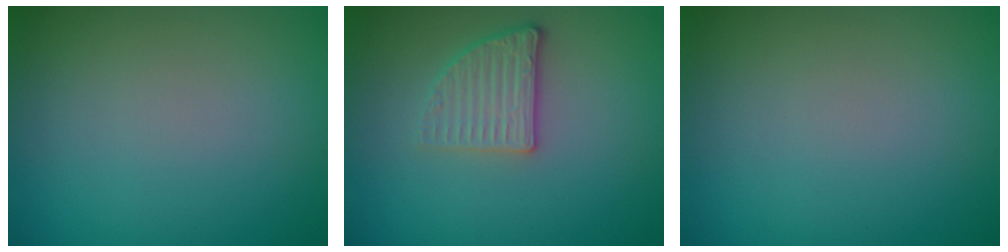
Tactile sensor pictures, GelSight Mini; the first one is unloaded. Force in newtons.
{"total": 2.6, "press": 2.3, "slide": 1.2}
{"total": 0.0}